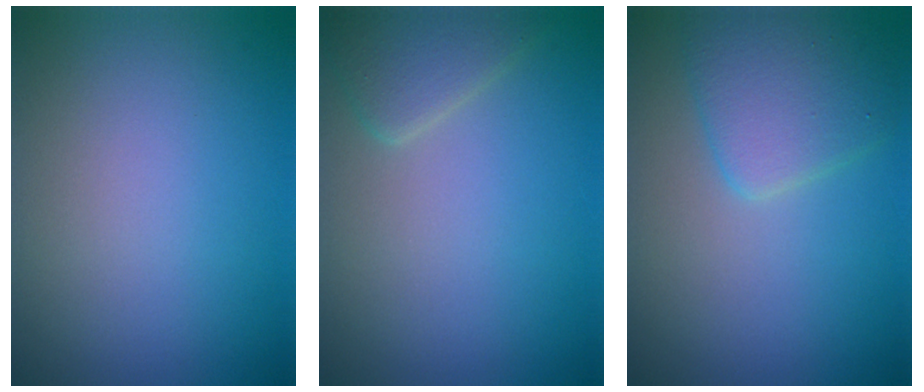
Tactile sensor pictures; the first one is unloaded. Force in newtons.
{"total": 2.2, "press": 2.2, "slide": 0.2}
{"total": 3.7, "press": 3.7, "slide": 0.1}